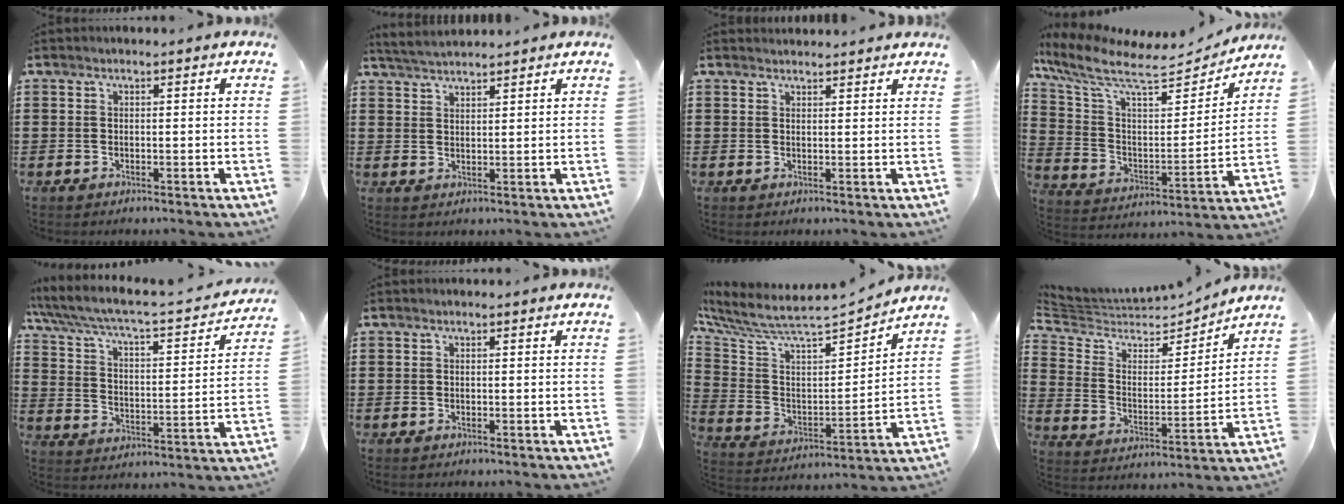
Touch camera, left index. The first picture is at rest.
{"total": 2.9, "force": [2.8, -0.1, 0.6], "torque": [-0.020, -0.005, 0.053]}
{"total": 1.4, "force": [1.4, -0.1, 0.0], "torque": [-0.004, 0.000, 0.029]}
{"total": 9.7, "force": [7.7, 2.5, 5.4], "torque": [-0.137, -0.049, 0.129]}
{"total": 4.0, "force": [3.3, 0.4, 2.2], "torque": [-0.063, -0.039, 0.044]}
{"total": 0.0}
{"total": 6.4, "force": [5.9, 0.8, 2.3], "torque": [-0.080, -0.062, 0.095]}
{"total": 5.3, "force": [4.6, 2.2, 1.3], "torque": [-0.058, -0.033, 0.075]}